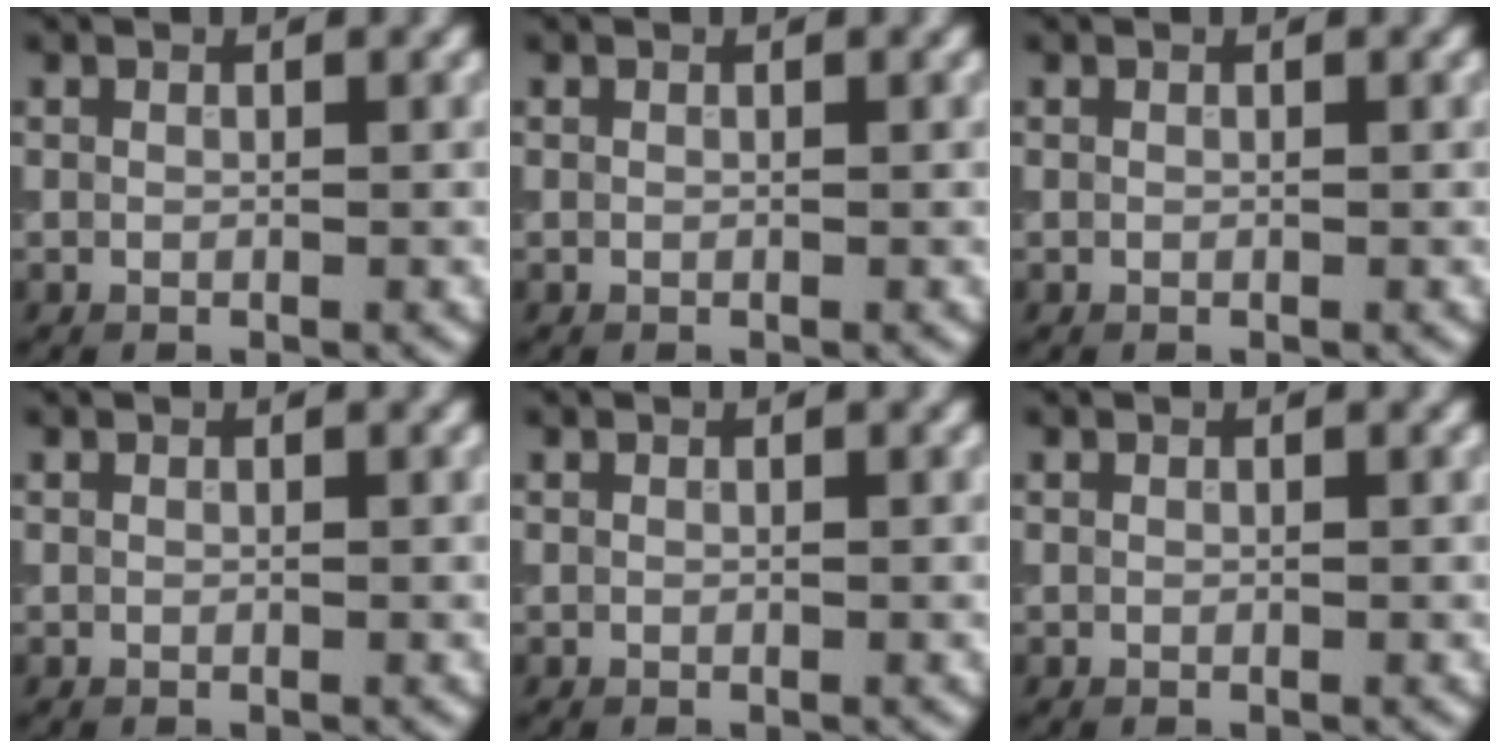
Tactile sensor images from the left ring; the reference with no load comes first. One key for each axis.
{"total": 0.0}
{"total": 0.0}
{"total": 0.0}
{"total": 0.0}
{"total": 0.0}